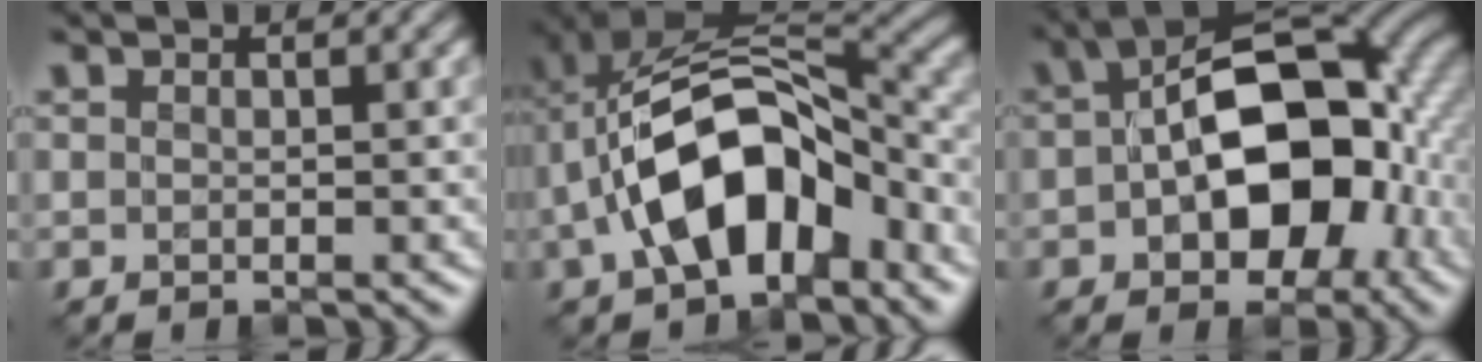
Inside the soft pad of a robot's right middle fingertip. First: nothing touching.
{"total": 12.2, "force": [-3.3, 7.1, 9.4], "torque": [-0.166, 0.007, -0.062]}
{"total": 14.0, "force": [-0.7, 8.4, 11.2], "torque": [-0.162, 0.007, -0.010]}